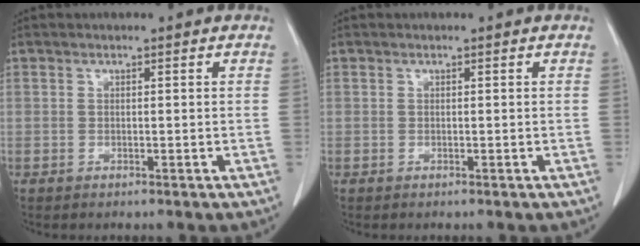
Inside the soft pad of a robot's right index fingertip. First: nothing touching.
{"total": 0.0}